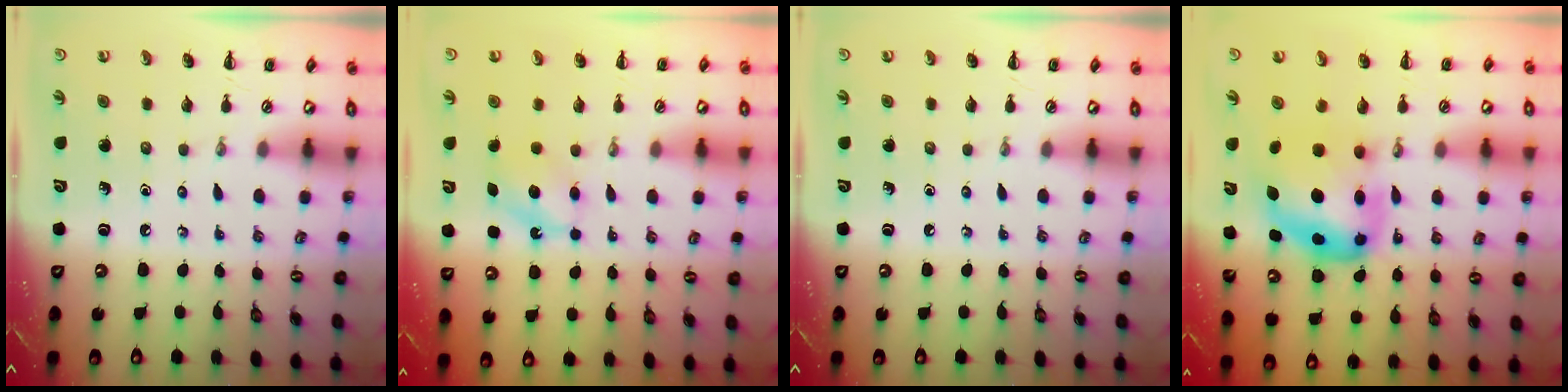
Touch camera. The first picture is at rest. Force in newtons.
{"total": 7.0, "press": 6.8, "slide": 1.6}
{"total": 0.0}
{"total": 8.5, "press": 8.2, "slide": 2.1}